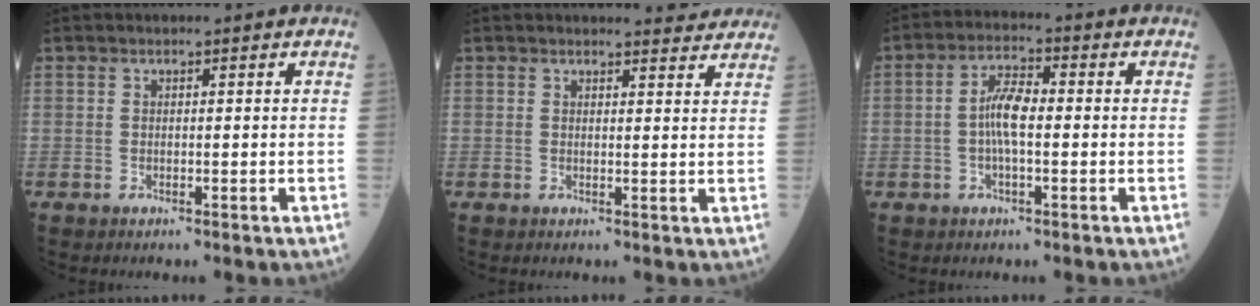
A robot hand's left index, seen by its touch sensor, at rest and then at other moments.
{"total": 4.2, "force": [4.1, 0.4, 0.3], "torque": [-0.003, -0.005, 0.035]}
{"total": 5.5, "force": [-0.5, 1.5, 5.3], "torque": [-0.112, 0.010, -0.014]}